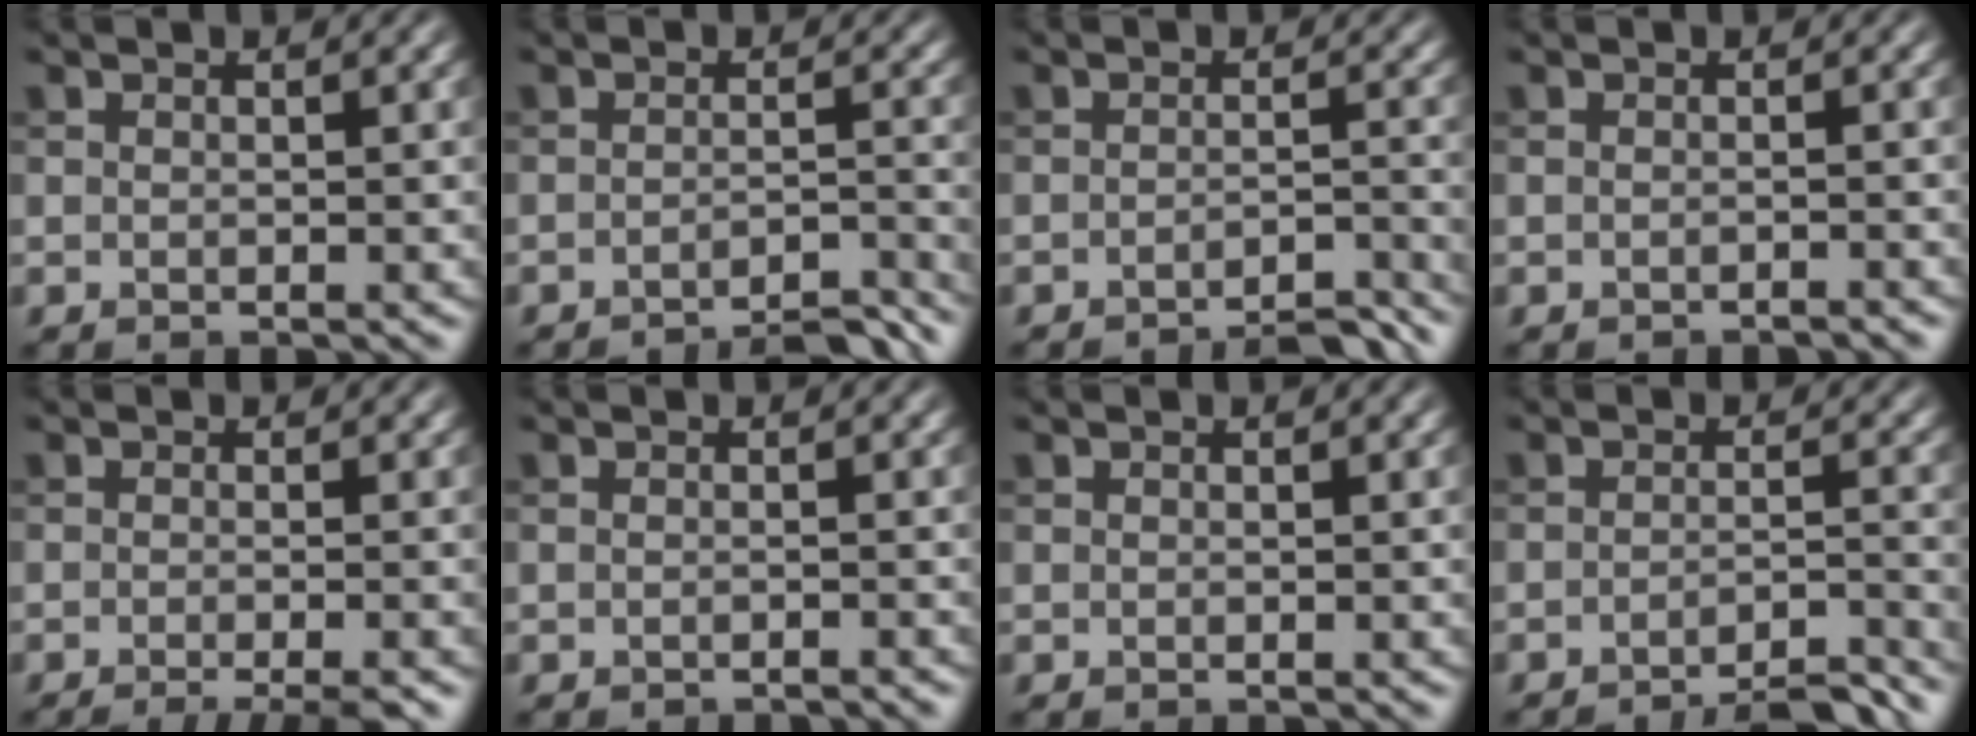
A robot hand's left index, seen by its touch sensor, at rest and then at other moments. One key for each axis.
{"total": 4.2, "fx": -3.7, "fy": 0.5, "fz": 1.9, "tx": -0.012, "ty": 0.013, "tz": -0.057}
{"total": 3.8, "fx": -3.4, "fy": 0.5, "fz": 1.7, "tx": -0.010, "ty": 0.011, "tz": -0.052}
{"total": 1.4, "fx": -1.3, "fy": 0.1, "fz": 0.5, "tx": 0.002, "ty": -0.001, "tz": -0.025}
{"total": 4.7, "fx": -2.6, "fy": 1.2, "fz": 3.7, "tx": -0.028, "ty": -0.004, "tz": -0.040}
{"total": 1.0, "fx": -0.9, "fy": 0.1, "fz": 0.4, "tx": -0.002, "ty": -0.003, "tz": -0.020}
{"total": 0.0}
{"total": 5.0, "fx": -4.3, "fy": 0.7, "fz": 2.5, "tx": -0.021, "ty": 0.010, "tz": -0.066}